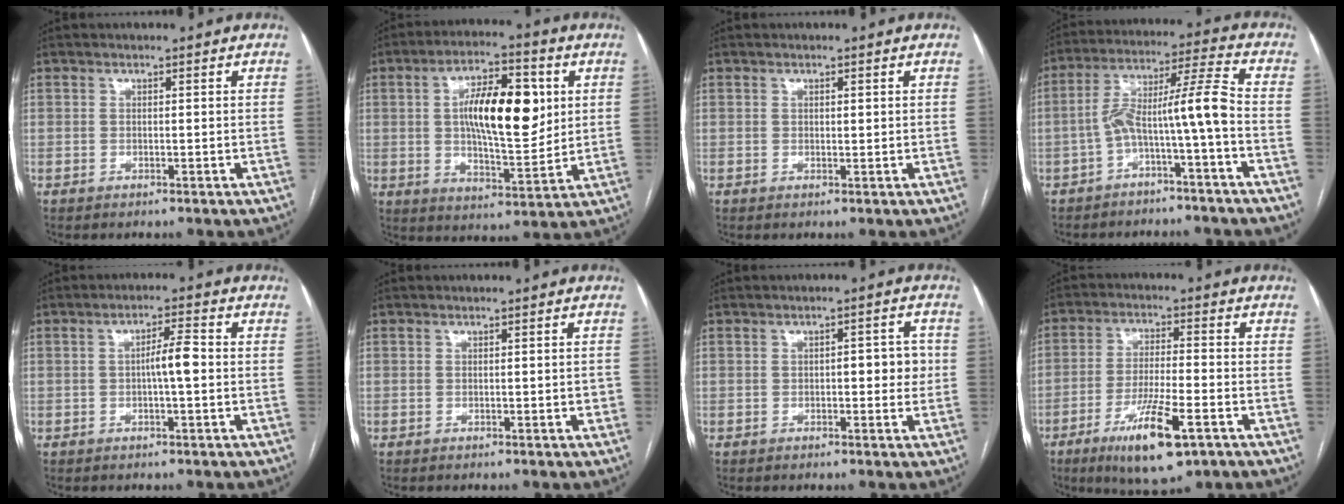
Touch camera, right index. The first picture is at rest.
{"total": 14.3, "force": [2.8, 4.7, 13.2], "torque": [-0.222, 0.011, 0.044]}
{"total": 0.8, "force": [0.3, 0.3, 0.7], "torque": [-0.010, -0.001, 0.005]}
{"total": 9.4, "force": [-3.0, -0.5, 8.9], "torque": [-0.153, 0.042, -0.052]}
{"total": 4.2, "force": [-0.3, 0.4, 4.1], "torque": [-0.069, 0.008, -0.006]}
{"total": 1.2, "force": [-0.2, 0.4, 1.1], "torque": [-0.016, 0.001, -0.001]}
{"total": 4.3, "force": [0.0, 1.8, 3.9], "torque": [-0.043, 0.012, -0.001]}
{"total": 12.0, "force": [-6.2, 2.1, 10.1], "torque": [-0.184, -0.021, -0.101]}